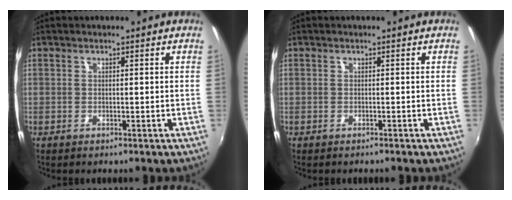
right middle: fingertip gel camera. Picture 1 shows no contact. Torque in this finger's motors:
{"motor_torque": [-0.14, -0.42, -0.08, -0.02]}